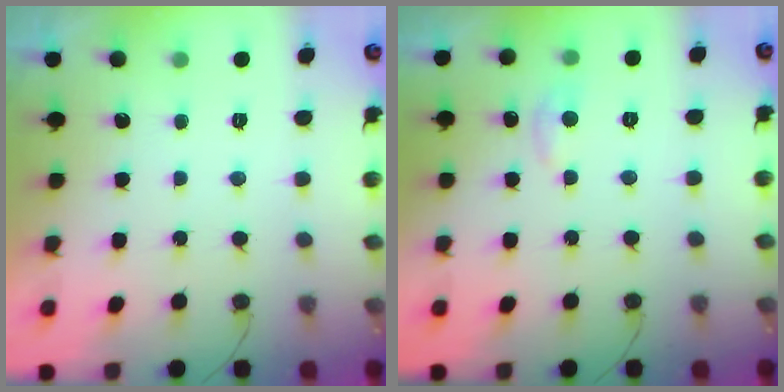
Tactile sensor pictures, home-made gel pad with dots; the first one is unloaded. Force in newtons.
{"total": 5.4, "press": 5.3, "slide": 0.7}